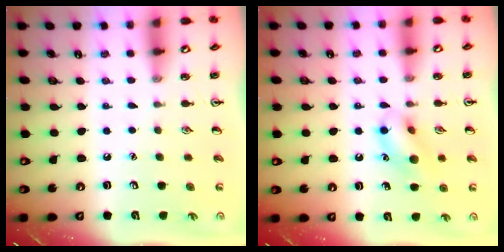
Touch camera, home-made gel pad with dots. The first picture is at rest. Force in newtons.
{"total": 11.8, "press": 11.7, "slide": 1.3}